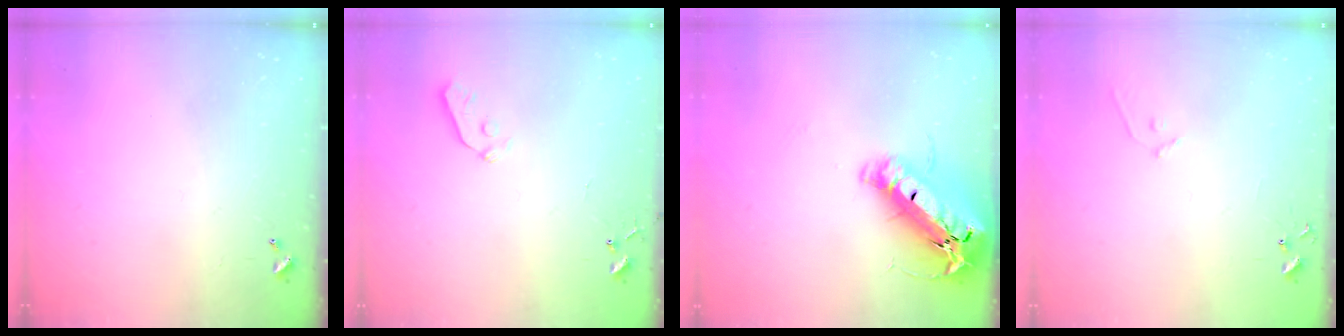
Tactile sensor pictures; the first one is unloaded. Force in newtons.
{"total": 3.6, "press": 3.5, "slide": 0.7}
{"total": 25.0, "press": 24.5, "slide": 4.9}
{"total": 7.4, "press": 7.3, "slide": 0.6}